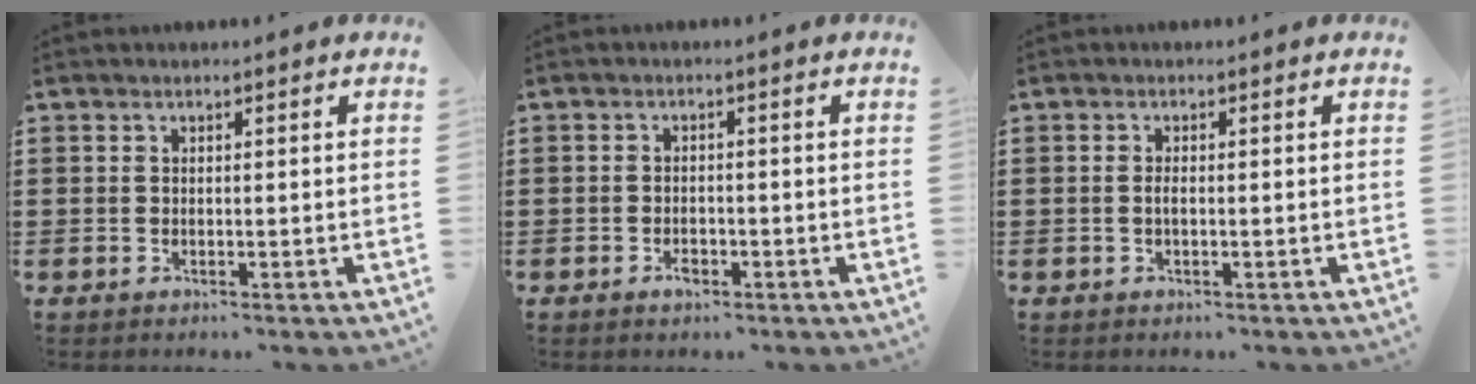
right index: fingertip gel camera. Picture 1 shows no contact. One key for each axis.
{"total": 1.7, "fx": -0.9, "fy": 1.0, "fz": 1.0, "tx": -0.021, "ty": -0.001, "tz": -0.018}
{"total": 1.0, "fx": -0.2, "fy": 0.3, "fz": 0.9, "tx": -0.027, "ty": -0.005, "tz": -0.006}